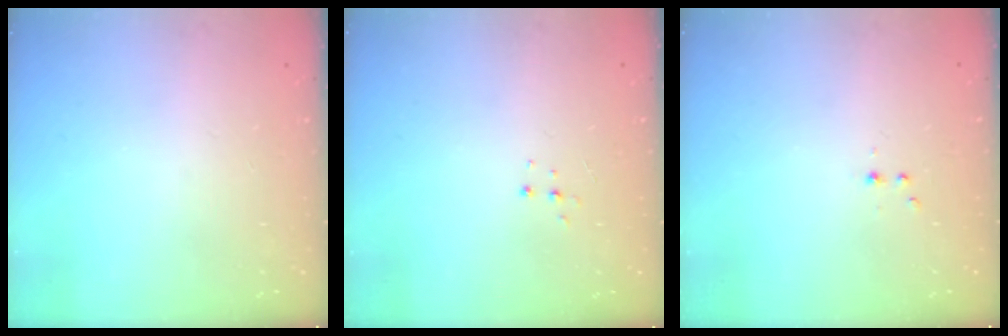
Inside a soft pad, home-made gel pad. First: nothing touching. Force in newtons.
{"total": 4.2, "press": 4.2, "slide": 0.5}
{"total": 2.2, "press": 1.9, "slide": 1.2}